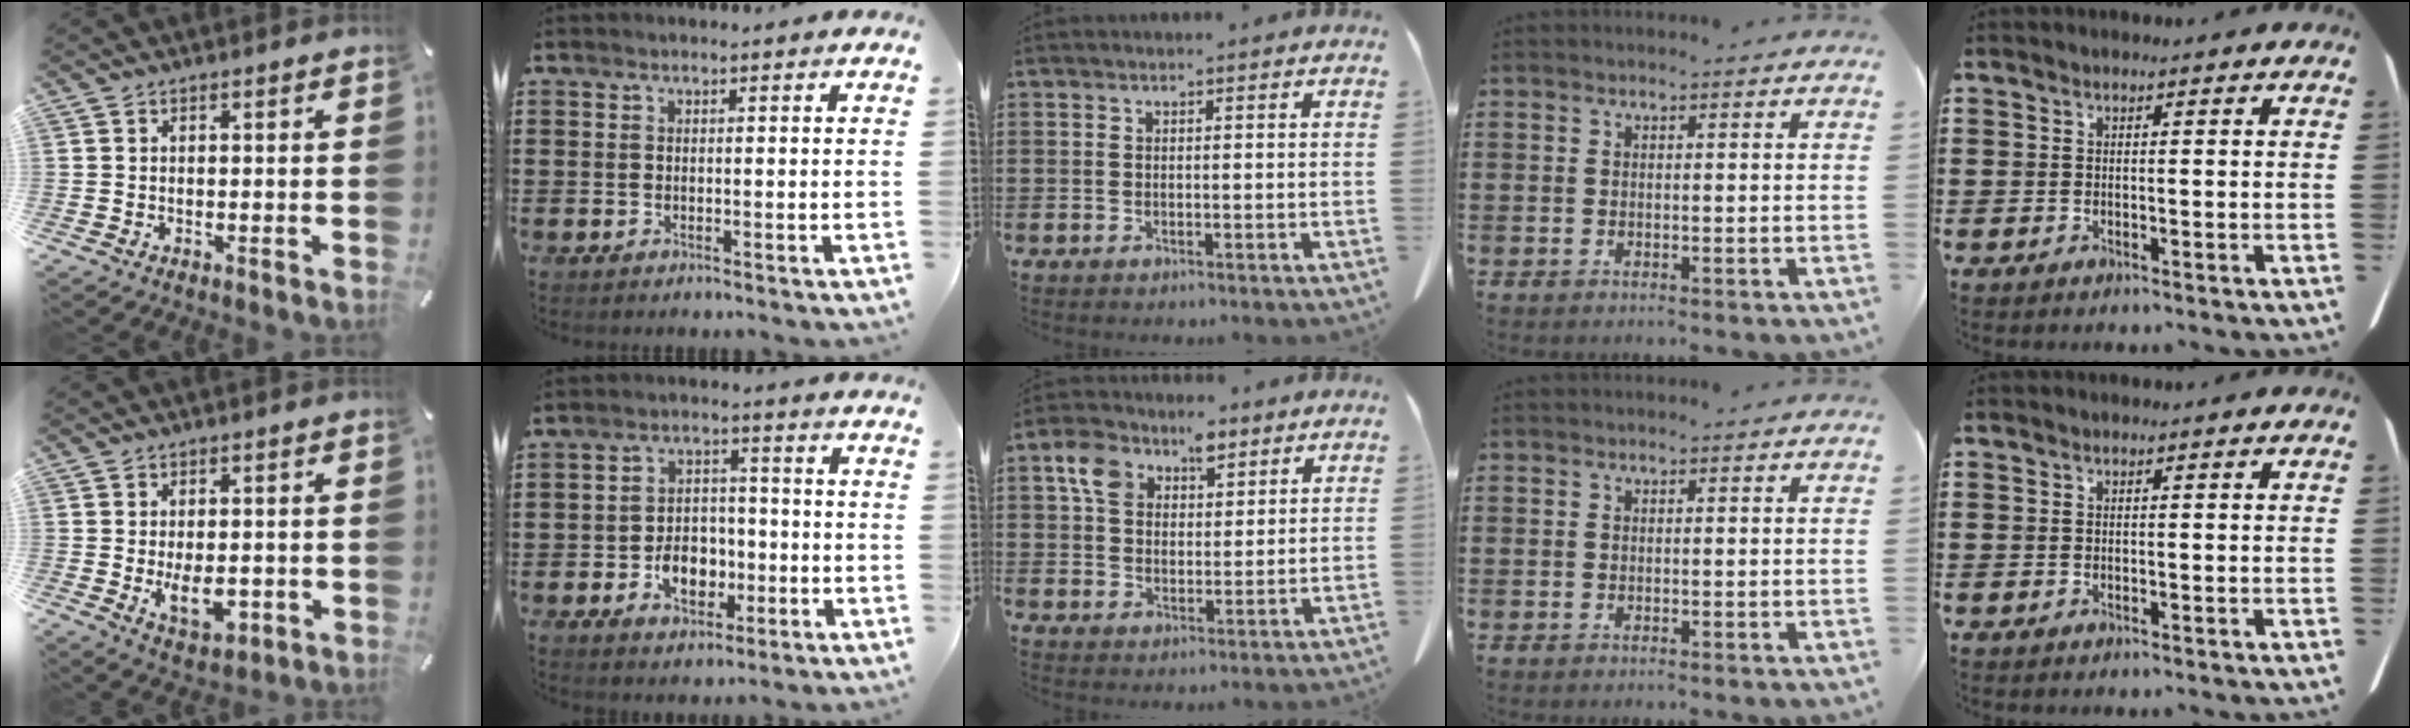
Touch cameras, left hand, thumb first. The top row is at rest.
{"thumb": {"total": 7.7, "force": [-1.3, 4.6, 6.1], "torque": [-0.100, -0.009, -0.024]}, "index": {"total": 6.1, "force": [-2.1, 4.3, 3.8], "torque": [-0.054, 0.006, -0.040]}, "middle": {"total": 7.3, "force": [4.4, 4.6, 3.8], "torque": [-0.087, 0.012, 0.079]}}